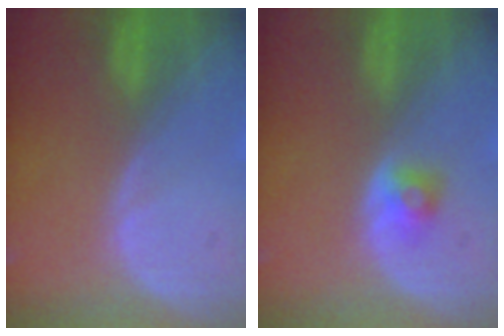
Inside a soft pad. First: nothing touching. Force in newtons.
{"total": 2.2, "press": 2.2, "slide": 0.3}